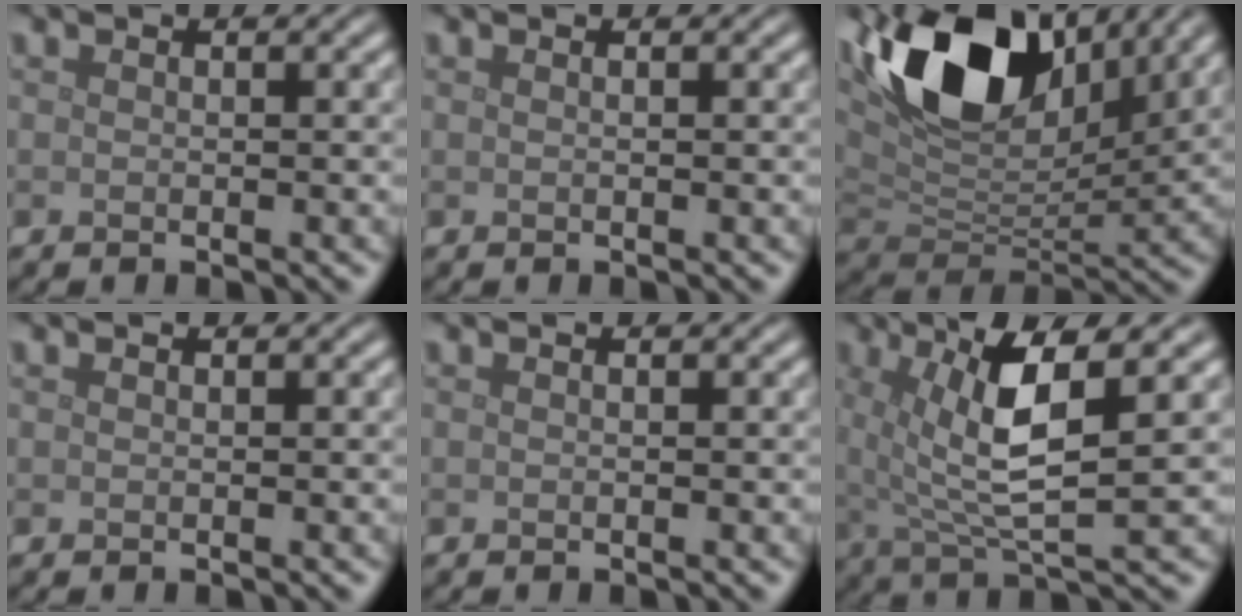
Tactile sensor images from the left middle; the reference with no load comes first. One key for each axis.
{"total": 0.0}
{"total": 11.8, "fx": 6.4, "fy": 6.2, "fz": 7.8, "tx": -0.153, "ty": 0.006, "tz": 0.114}
{"total": 0.0}
{"total": 0.0}
{"total": 7.0, "fx": 1.9, "fy": 1.6, "fz": 6.6, "tx": -0.129, "ty": -0.001, "tz": 0.034}